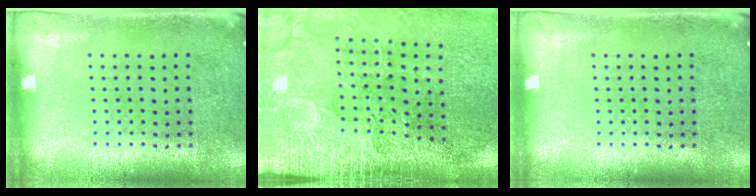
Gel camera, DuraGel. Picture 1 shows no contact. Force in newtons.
{"total": 3.5, "press": 3.4, "slide": 1.1}
{"total": 0.0}